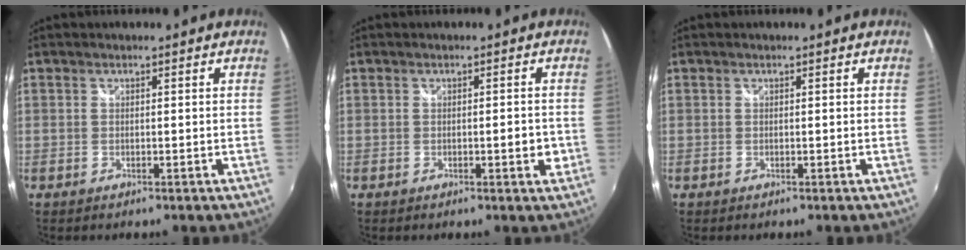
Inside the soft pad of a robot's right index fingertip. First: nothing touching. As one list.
[{"total": 2.5, "force": [-0.5, 0.8, 2.3], "torque": [-0.031, 0.002, -0.004]}, {"total": 0.0}]